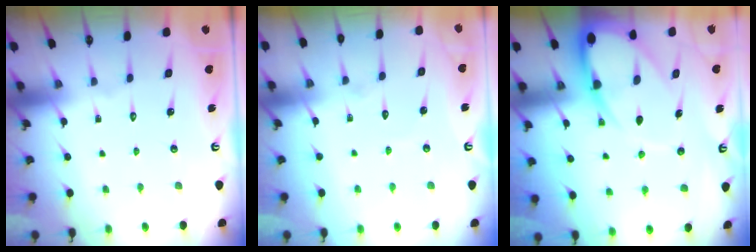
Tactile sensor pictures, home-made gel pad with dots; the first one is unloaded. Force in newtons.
{"total": 2.6, "press": 2.6, "slide": 0.2}
{"total": 12.3, "press": 12.3, "slide": 1.2}